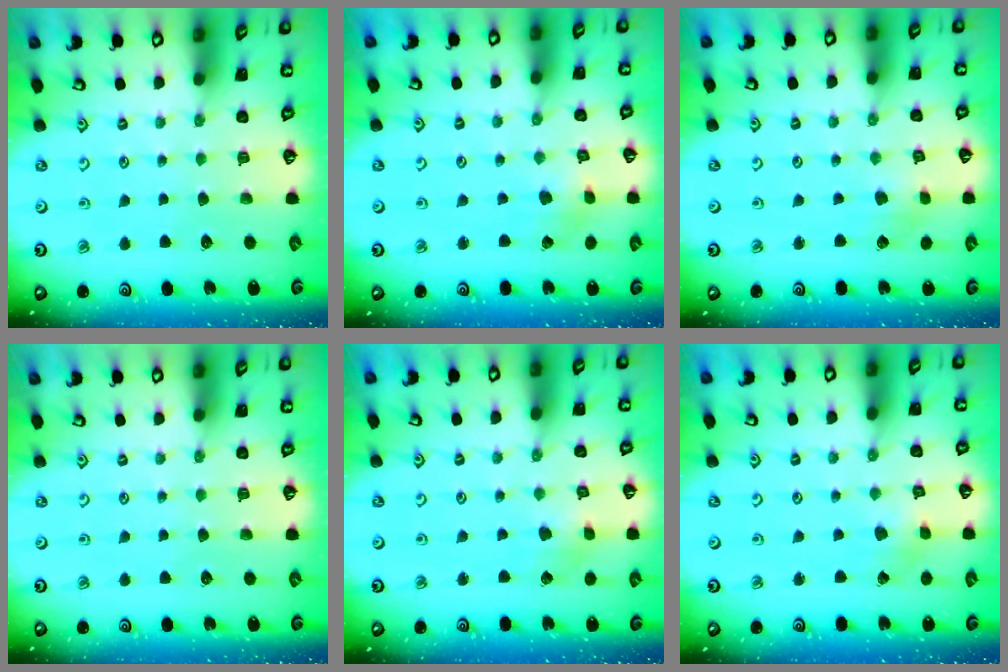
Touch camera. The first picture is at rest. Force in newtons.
{"total": 2.2, "press": 2.2, "slide": 0.1}
{"total": 2.7, "press": 2.7, "slide": 0.4}
{"total": 0.0}
{"total": 3.0, "press": 3.0, "slide": 0.2}
{"total": 2.1, "press": 2.1, "slide": 0.1}